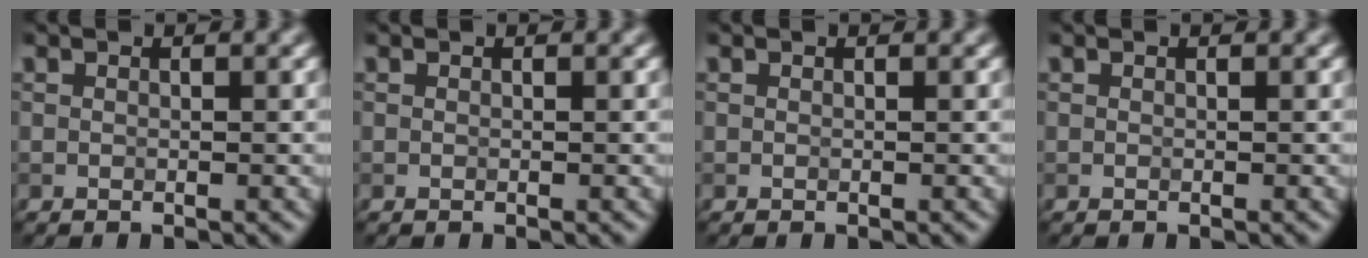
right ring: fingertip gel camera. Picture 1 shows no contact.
{"total": 0.0}
{"total": 0.0}
{"total": 0.0}